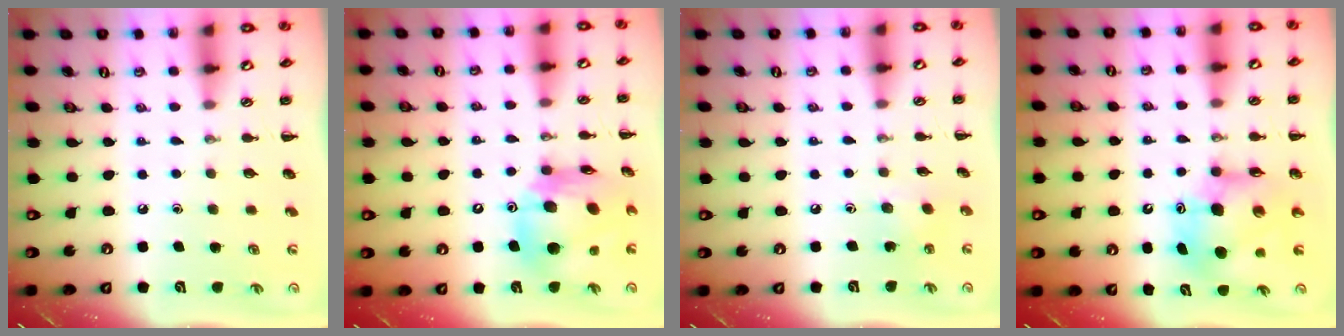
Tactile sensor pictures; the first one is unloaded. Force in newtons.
{"total": 14.8, "press": 14.2, "slide": 4.4}
{"total": 2.9, "press": 2.8, "slide": 0.6}
{"total": 10.4, "press": 9.9, "slide": 3.0}